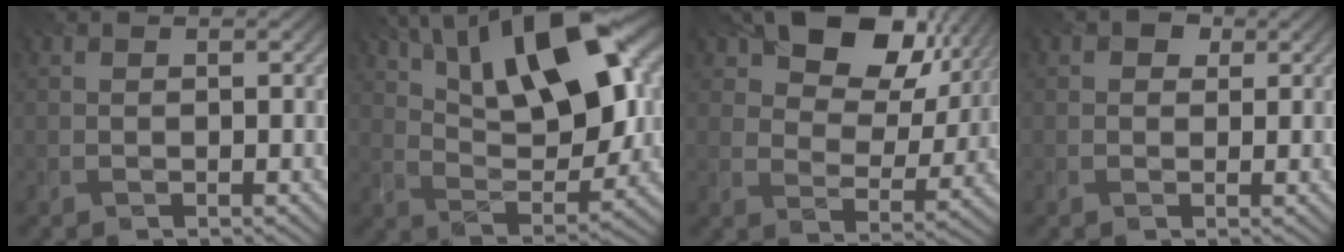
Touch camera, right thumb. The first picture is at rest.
{"total": 15.7, "force": [7.8, 6.3, 12.2], "torque": [-0.202, 0.013, 0.128]}
{"total": 13.4, "force": [7.7, 8.0, 7.6], "torque": [-0.122, 0.005, 0.123]}
{"total": 1.7, "force": [0.5, 1.5, 0.5], "torque": [-0.004, 0.002, 0.003]}